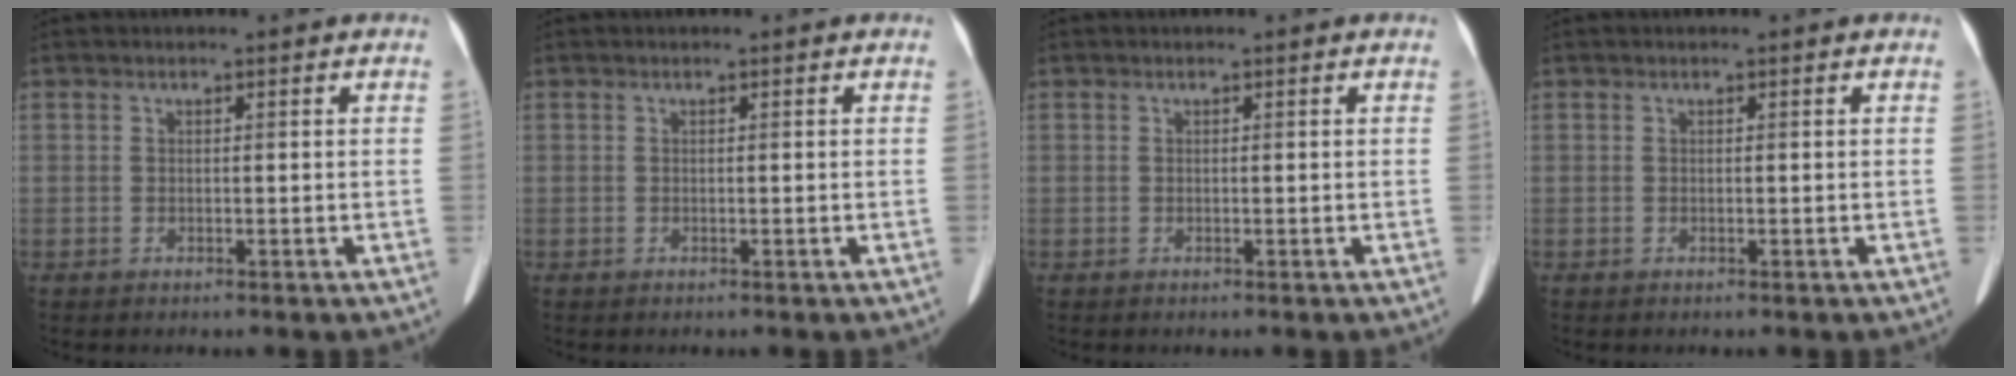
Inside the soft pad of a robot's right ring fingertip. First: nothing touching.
{"total": 0.0}
{"total": 0.0}
{"total": 0.0}